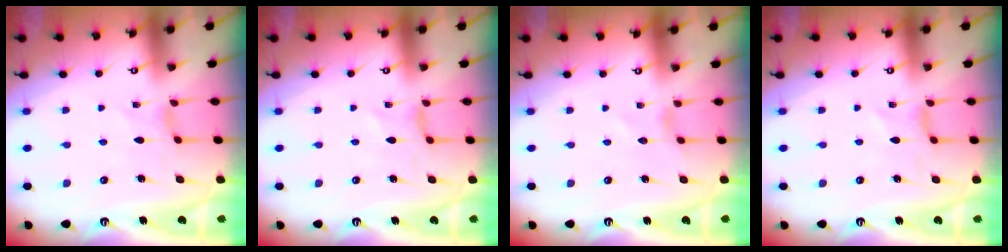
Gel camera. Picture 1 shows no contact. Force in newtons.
{"total": 0.0}
{"total": 0.0}
{"total": 0.0}